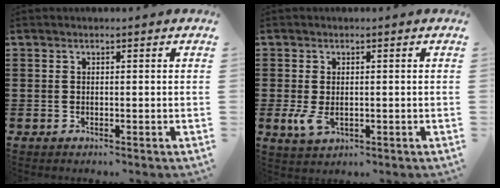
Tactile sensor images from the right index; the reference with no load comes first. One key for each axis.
{"total": 3.1, "fx": -0.5, "fy": 1.7, "fz": 2.5, "tx": -0.070, "ty": -0.006, "tz": -0.014}